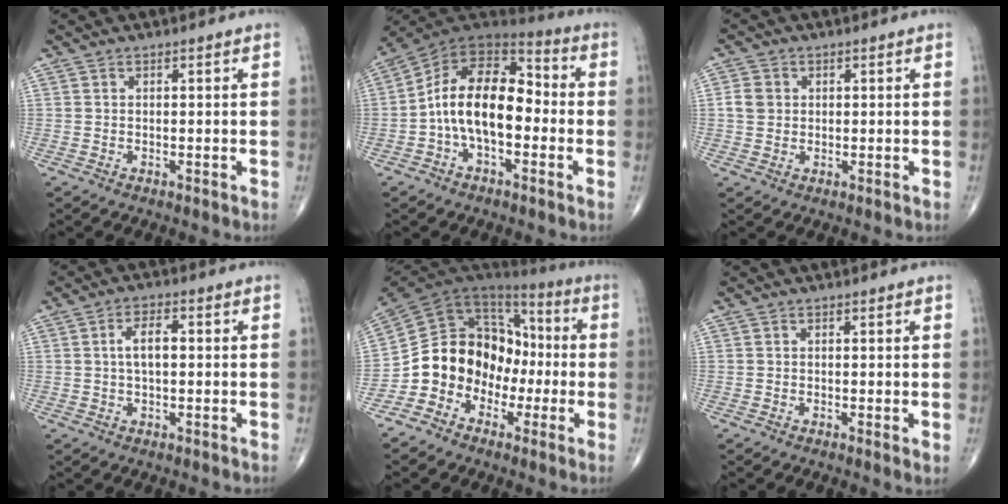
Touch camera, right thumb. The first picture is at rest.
{"total": 15.8, "force": [-2.2, 9.0, 12.8], "torque": [-0.193, 0.047, -0.050]}
{"total": 3.3, "force": [0.4, 2.9, 1.5], "torque": [-0.019, 0.003, 0.005]}
{"total": 4.7, "force": [0.4, 2.3, 4.1], "torque": [-0.073, 0.010, 0.004]}
{"total": 15.9, "force": [-4.8, 13.0, 7.8], "torque": [-0.097, 0.082, -0.090]}
{"total": 1.1, "force": [-0.1, 0.2, 1.0], "torque": [-0.016, -0.006, -0.004]}